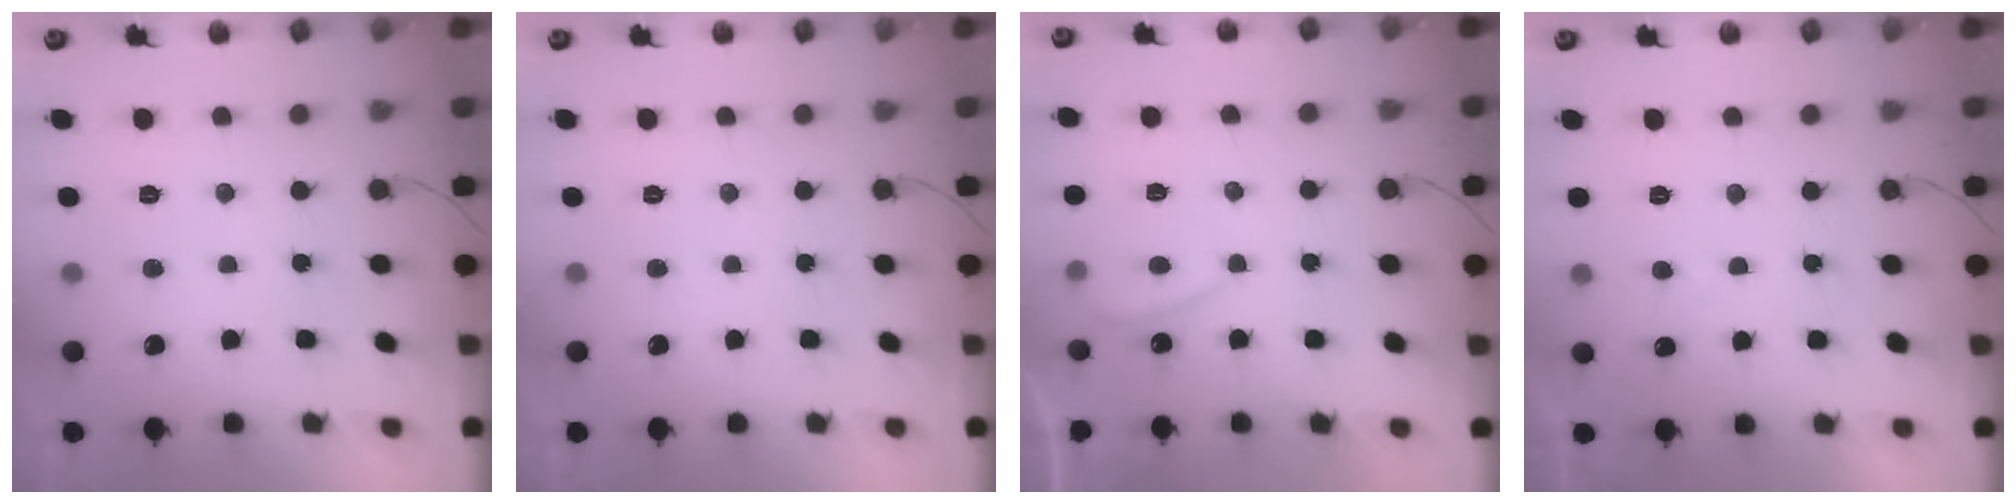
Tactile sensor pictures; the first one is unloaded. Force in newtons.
{"total": 0.0}
{"total": 2.5, "press": 2.4, "slide": 0.7}
{"total": 0.8, "press": 0.6, "slide": 0.5}